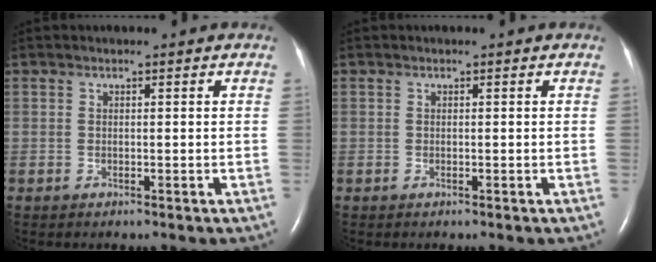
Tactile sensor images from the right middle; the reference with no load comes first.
{"total": 0.0}